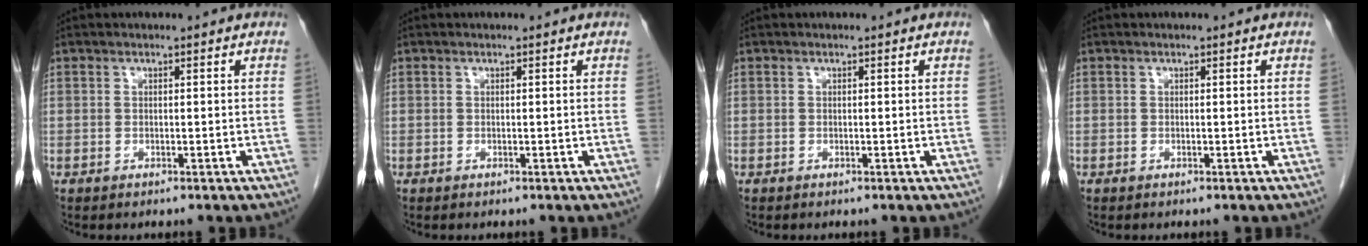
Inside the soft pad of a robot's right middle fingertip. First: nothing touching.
{"total": 0.0}
{"total": 0.0}
{"total": 0.0}